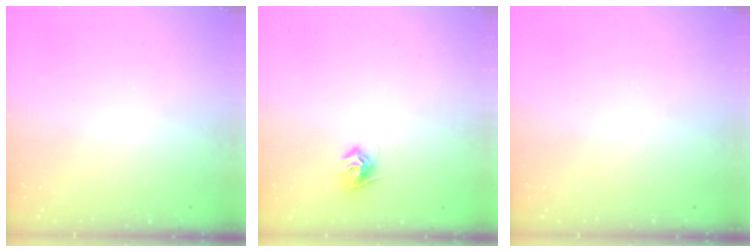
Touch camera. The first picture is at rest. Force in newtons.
{"total": 8.2, "press": 8.2, "slide": 0.1}
{"total": 0.0}